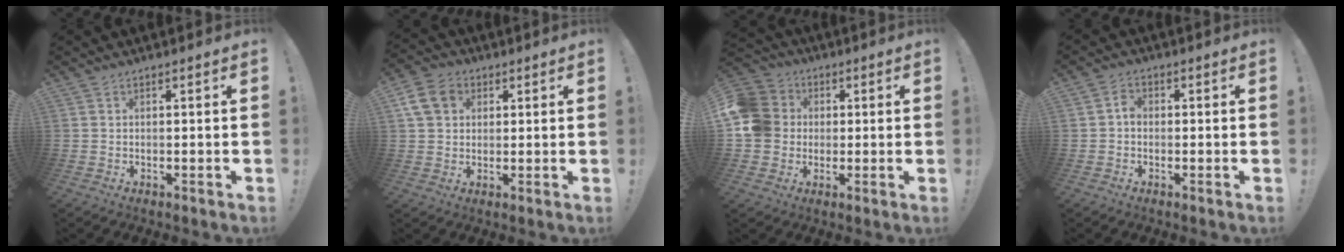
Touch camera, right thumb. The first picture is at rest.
{"total": 9.9, "force": [3.8, 7.9, 4.7], "torque": [-0.079, -0.005, 0.078]}
{"total": 12.9, "force": [0.4, 11.6, 5.4], "torque": [-0.097, 0.018, 0.012]}
{"total": 2.7, "force": [-0.8, 2.0, 1.6], "torque": [-0.023, 0.009, -0.016]}